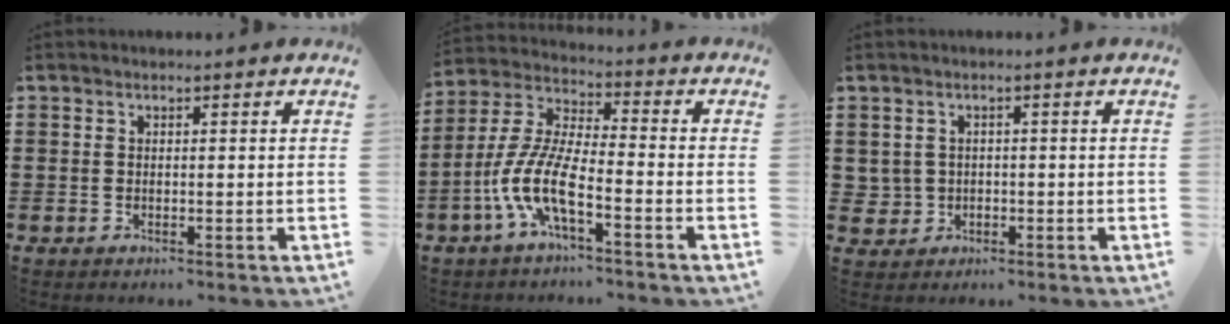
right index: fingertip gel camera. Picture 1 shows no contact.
{"total": 9.1, "force": [-4.8, 2.1, 7.5], "torque": [-0.194, -0.017, -0.101]}
{"total": 1.9, "force": [-0.3, 1.9, 0.3], "torque": [-0.015, 0.005, -0.009]}